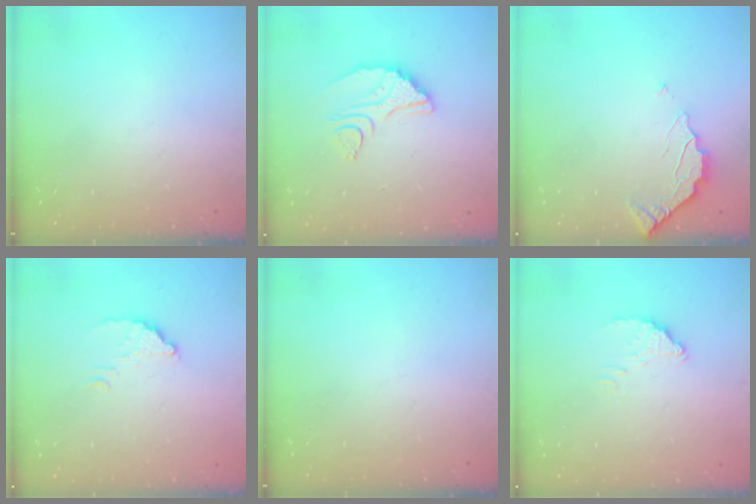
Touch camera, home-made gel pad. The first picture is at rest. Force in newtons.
{"total": 8.9, "press": 8.9, "slide": 0.5}
{"total": 2.4, "press": 2.4, "slide": 0.2}
{"total": 2.3, "press": 2.3, "slide": 0.0}
{"total": 0.0}
{"total": 3.4, "press": 3.4, "slide": 0.2}